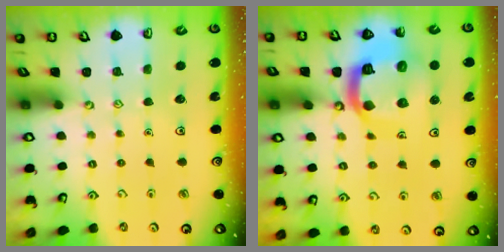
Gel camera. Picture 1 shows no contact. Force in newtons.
{"total": 15.8, "press": 15.7, "slide": 1.9}